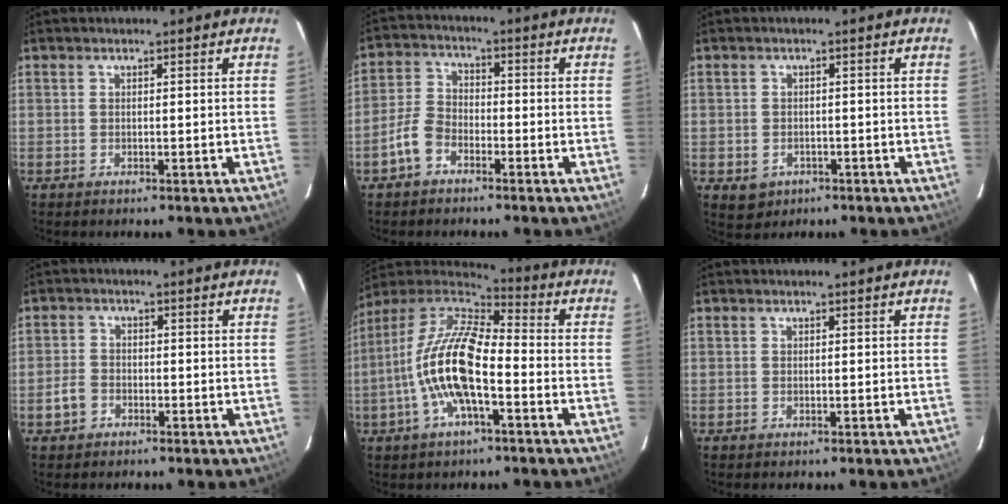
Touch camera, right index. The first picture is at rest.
{"total": 5.7, "force": [-3.4, 3.6, 2.9], "torque": [-0.069, 0.015, -0.070]}
{"total": 3.9, "force": [-1.5, 3.3, 1.3], "torque": [-0.031, 0.000, -0.011]}
{"total": 3.5, "force": [-1.9, 2.7, 1.2], "torque": [-0.031, 0.008, -0.033]}
{"total": 15.9, "force": [-4.3, 5.4, 14.4], "torque": [-0.281, -0.002, -0.087]}
{"total": 0.0}